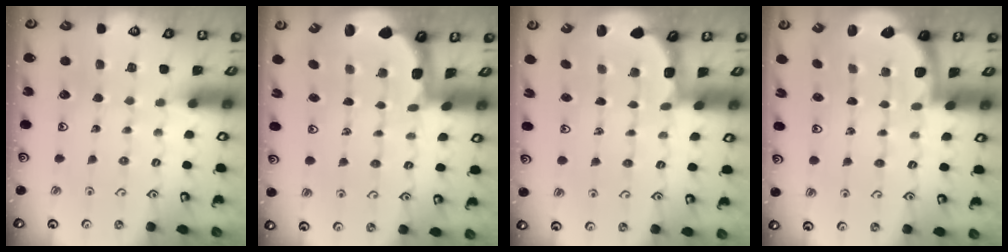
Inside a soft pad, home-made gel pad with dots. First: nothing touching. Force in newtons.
{"total": 2.1, "press": 1.8, "slide": 1.0}
{"total": 2.8, "press": 2.2, "slide": 1.7}
{"total": 2.1, "press": 2.0, "slide": 0.7}